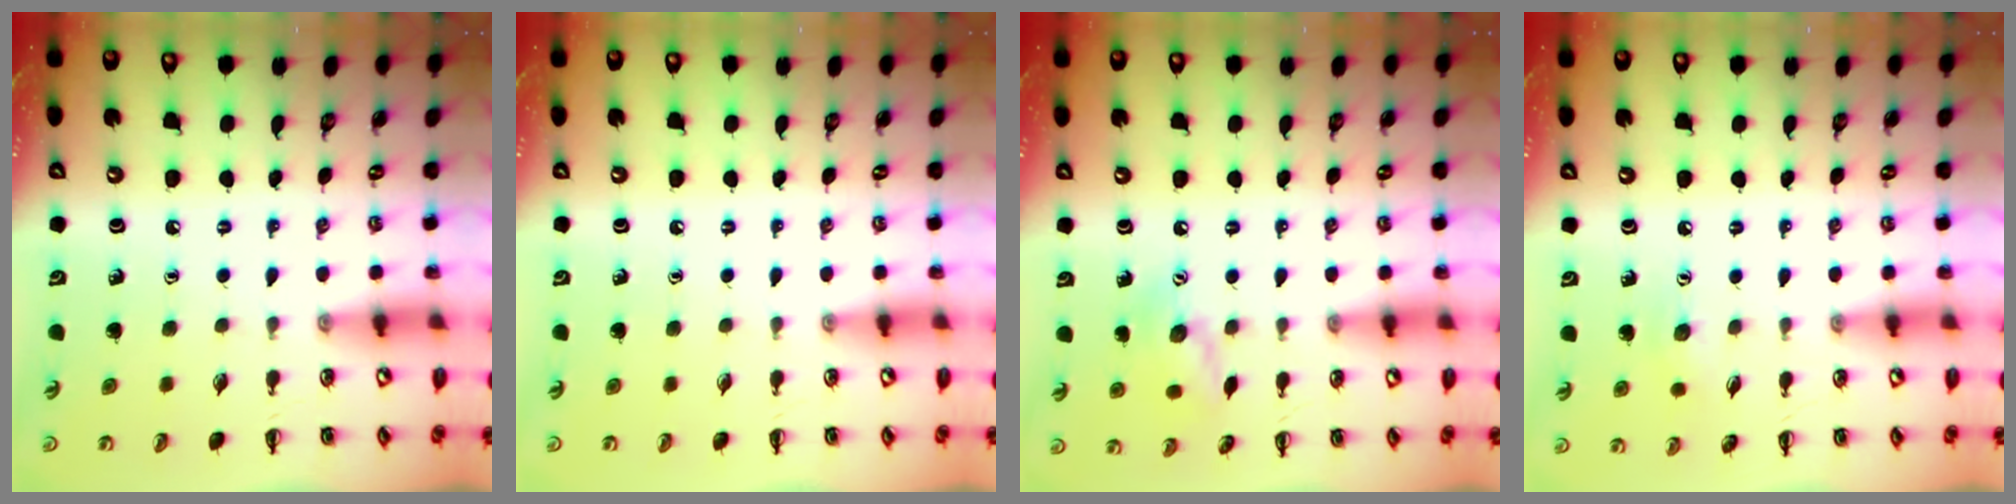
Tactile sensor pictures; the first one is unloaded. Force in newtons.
{"total": 0.0}
{"total": 9.3, "press": 9.2, "slide": 0.7}
{"total": 5.5, "press": 5.4, "slide": 1.3}